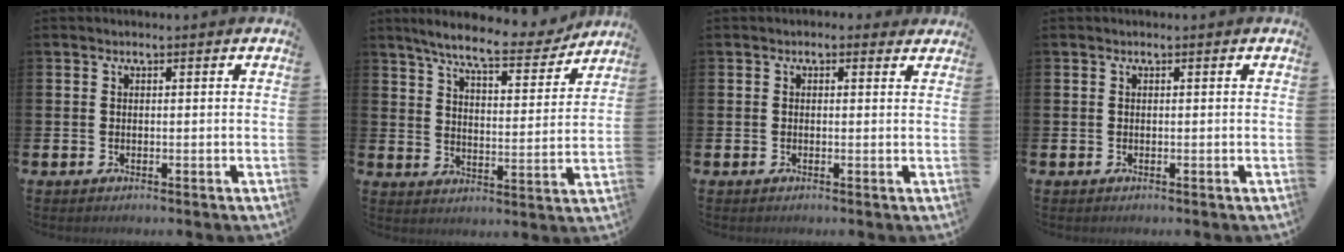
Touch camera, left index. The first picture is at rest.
{"total": 8.3, "force": [7.4, 1.1, 3.5], "torque": [-0.085, -0.041, 0.126]}
{"total": 0.7, "force": [0.3, 0.5, 0.3], "torque": [-0.007, 0.008, 0.004]}
{"total": 0.0}